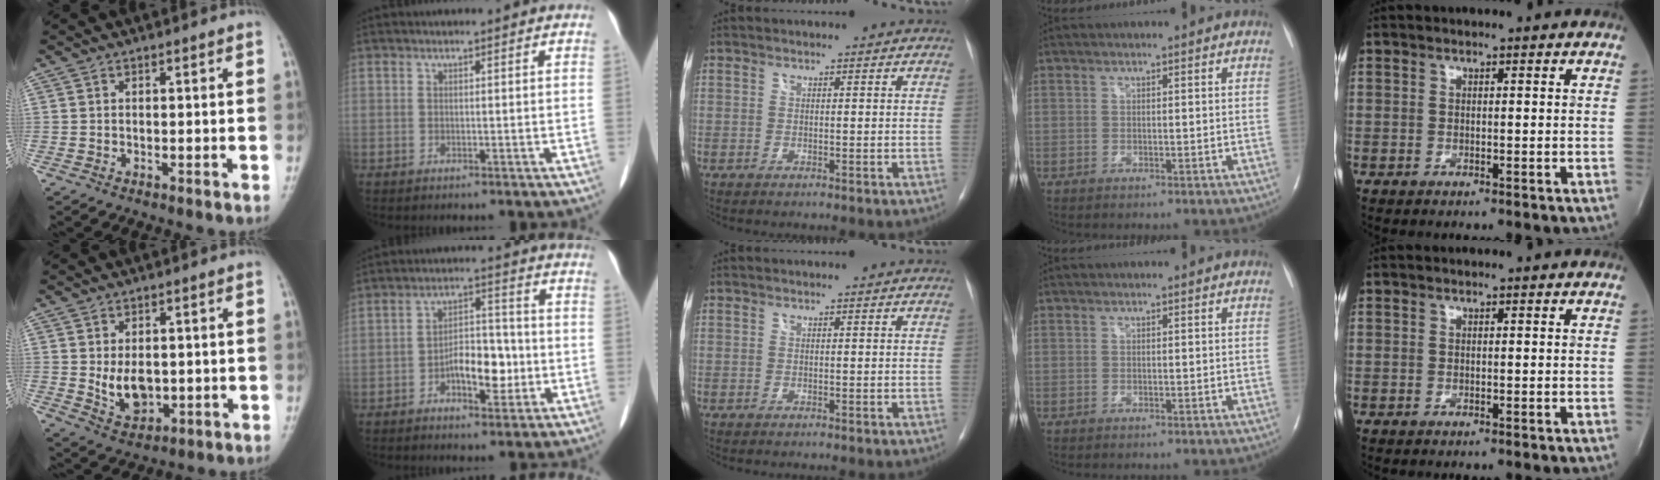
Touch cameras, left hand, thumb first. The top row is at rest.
{"thumb": {"total": 6.6, "force": [0.1, 4.4, 5.0], "torque": [-0.060, -0.014, 0.018]}, "index": {"total": 7.4, "force": [-2.3, 3.5, 6.0], "torque": [-0.103, 0.015, -0.036]}}